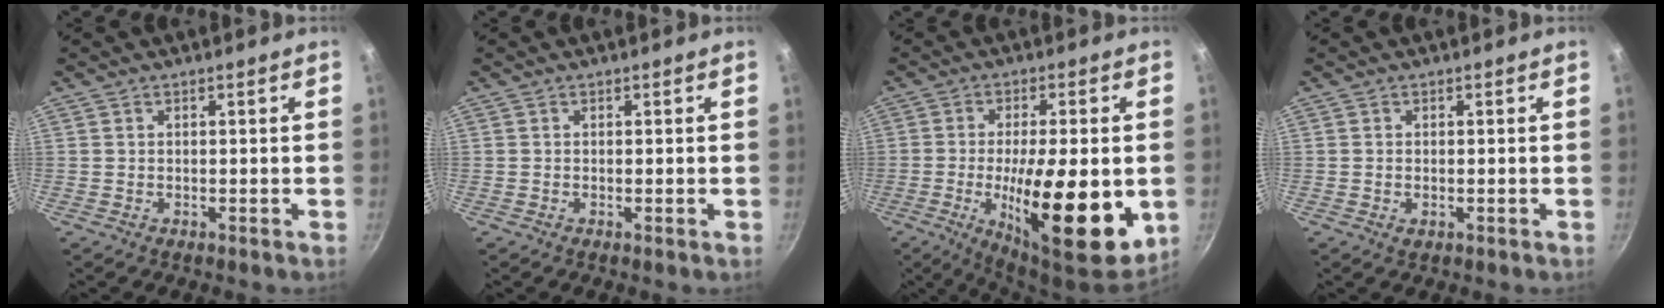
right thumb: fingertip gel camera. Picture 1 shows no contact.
{"total": 0.0}
{"total": 20.4, "force": [-4.0, 6.3, 19.0], "torque": [-0.278, -0.002, -0.055]}
{"total": 1.1, "force": [-0.2, 0.6, 0.9], "torque": [-0.014, -0.002, -0.003]}